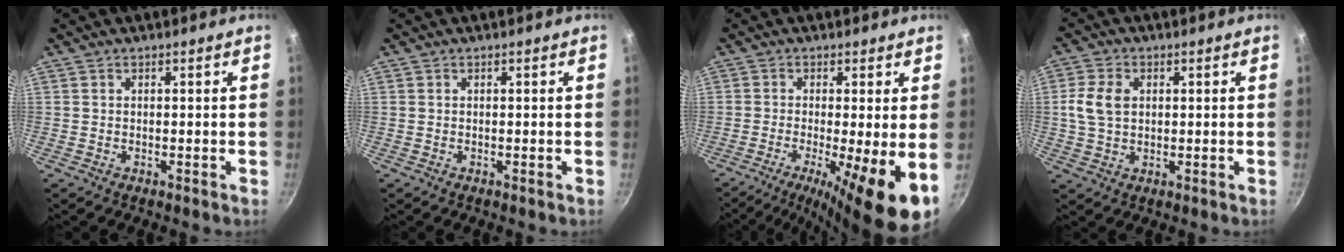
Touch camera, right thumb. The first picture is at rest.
{"total": 0.0}
{"total": 13.1, "force": [-4.0, 2.4, 12.3], "torque": [-0.166, -0.016, -0.052]}
{"total": 6.5, "force": [1.0, 4.6, 4.6], "torque": [-0.094, 0.005, 0.020]}